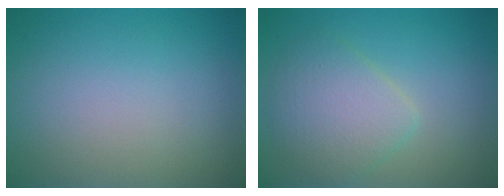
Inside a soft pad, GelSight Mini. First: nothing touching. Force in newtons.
{"total": 4.0, "press": 3.9, "slide": 0.3}